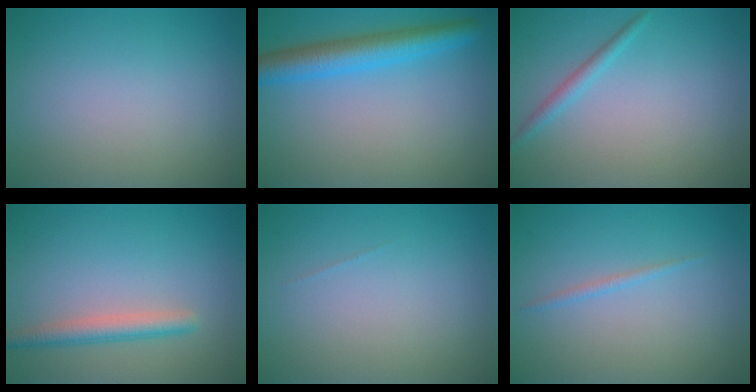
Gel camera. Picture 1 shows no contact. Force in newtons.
{"total": 4.9, "press": 4.9, "slide": 0.2}
{"total": 1.4, "press": 1.4, "slide": 0.1}
{"total": 2.6, "press": 2.6, "slide": 0.1}
{"total": 0.0}
{"total": 0.8, "press": 0.8, "slide": 0.1}